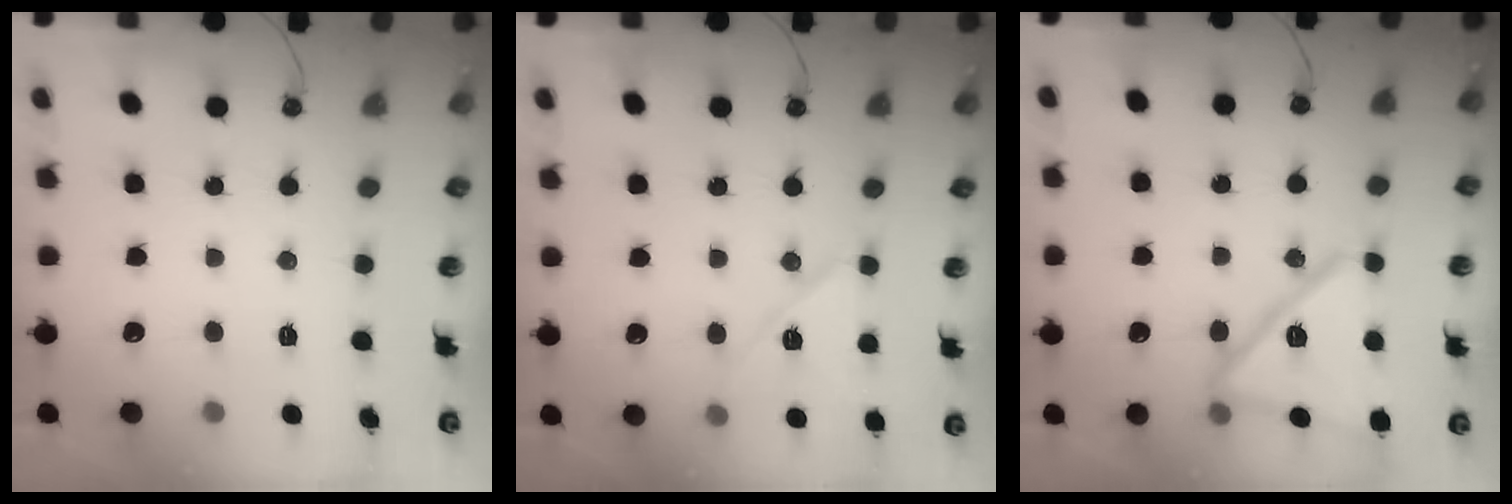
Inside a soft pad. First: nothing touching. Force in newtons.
{"total": 9.9, "press": 9.9, "slide": 0.9}
{"total": 18.2, "press": 18.2, "slide": 0.6}